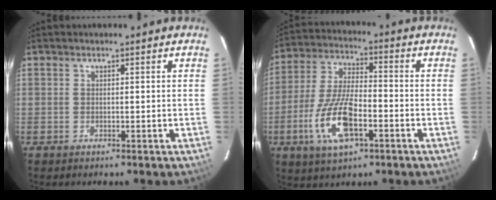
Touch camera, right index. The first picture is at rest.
{"total": 13.8, "force": [-5.3, 5.1, 11.7], "torque": [-0.250, -0.008, -0.098]}